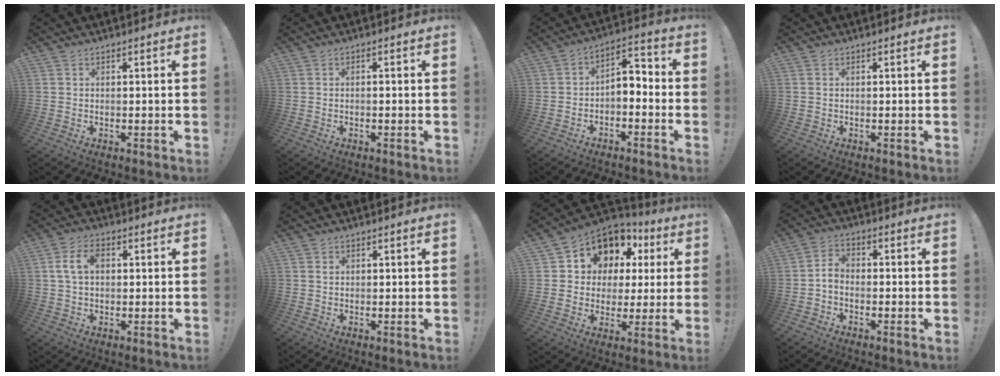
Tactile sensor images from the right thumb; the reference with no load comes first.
{"total": 0.9, "force": [-0.7, -0.2, 0.6], "torque": [-0.008, 0.001, -0.012]}
{"total": 4.5, "force": [-2.4, 3.0, 2.4], "torque": [-0.029, 0.012, -0.042]}
{"total": 0.0}
{"total": 7.5, "force": [1.4, 4.8, 5.5], "torque": [-0.108, 0.006, 0.024]}
{"total": 0.8, "force": [0.4, 0.7, 0.1], "torque": [0.002, 0.000, 0.007]}
{"total": 10.9, "force": [5.7, 8.3, 4.1], "torque": [-0.064, -0.046, 0.116]}
{"total": 3.7, "force": [-1.4, 2.3, 2.6], "torque": [-0.051, 0.005, -0.026]}